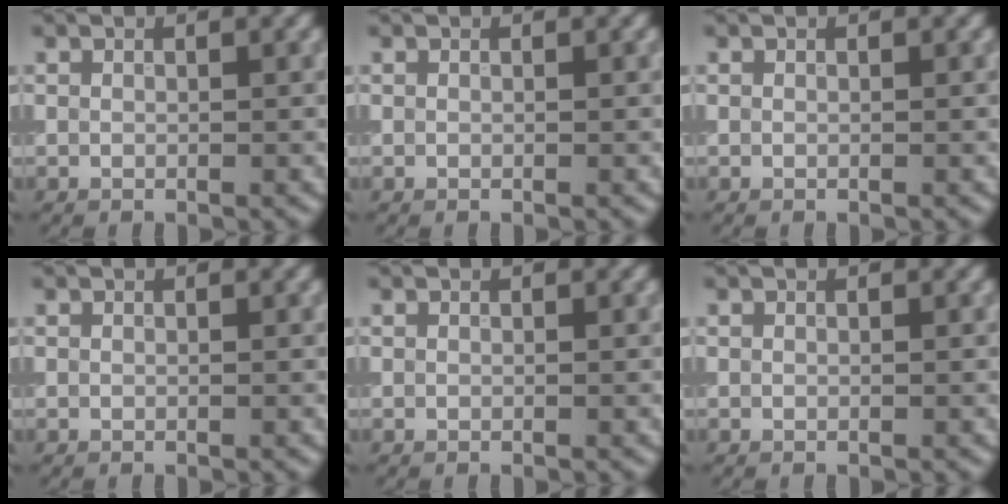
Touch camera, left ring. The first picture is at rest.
{"total": 0.0}
{"total": 0.0}
{"total": 0.0}
{"total": 0.0}
{"total": 0.0}